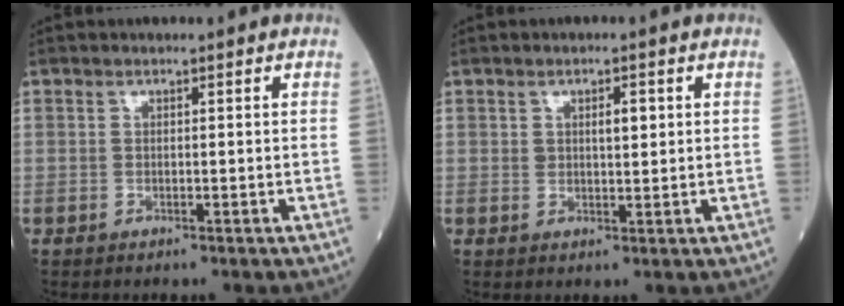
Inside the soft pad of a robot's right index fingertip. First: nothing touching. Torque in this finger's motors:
{"motor_torque": [0.03, 0.07, 0.03, 0.01]}